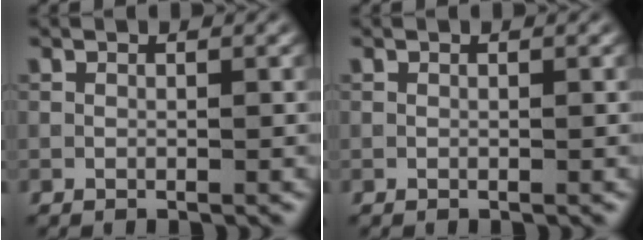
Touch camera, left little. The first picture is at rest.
{"total": 0.0}